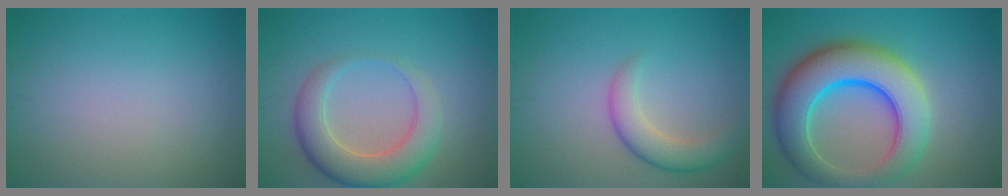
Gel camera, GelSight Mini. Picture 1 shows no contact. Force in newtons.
{"total": 5.7, "press": 5.7, "slide": 0.3}
{"total": 3.6, "press": 3.6, "slide": 0.2}
{"total": 10.5, "press": 10.5, "slide": 0.2}